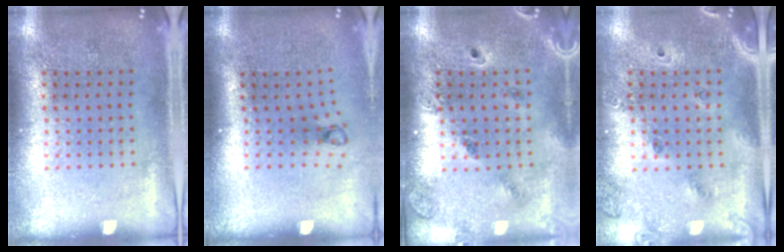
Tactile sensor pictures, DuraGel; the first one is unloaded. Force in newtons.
{"total": 0.8, "press": 0.4, "slide": 0.7}
{"total": 1.4, "press": 1.3, "slide": 0.2}
{"total": 1.4, "press": 1.3, "slide": 0.6}